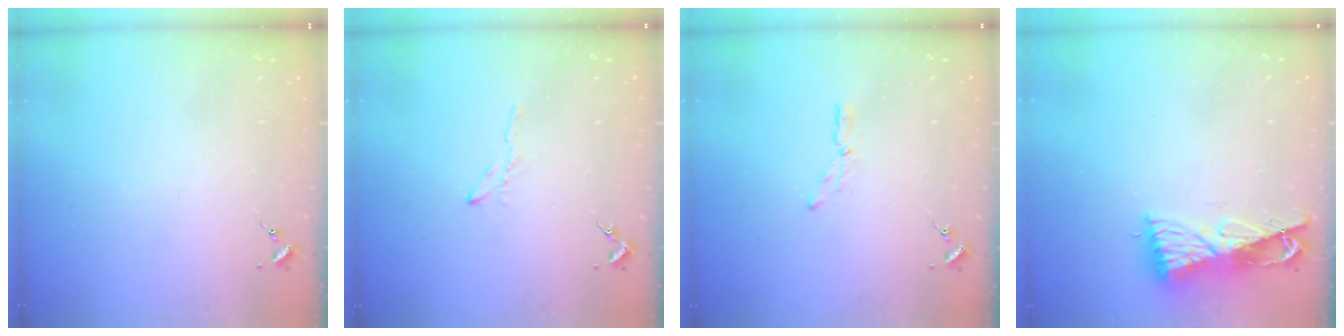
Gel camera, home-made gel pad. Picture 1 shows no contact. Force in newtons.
{"total": 5.7, "press": 5.6, "slide": 0.6}
{"total": 5.2, "press": 5.1, "slide": 0.3}
{"total": 9.2, "press": 9.2, "slide": 1.1}